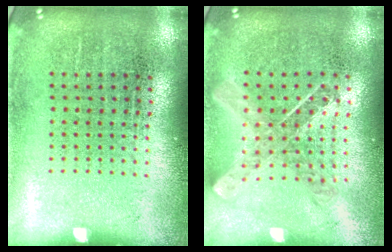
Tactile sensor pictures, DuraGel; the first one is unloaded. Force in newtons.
{"total": 0.9, "press": 0.9, "slide": 0.1}